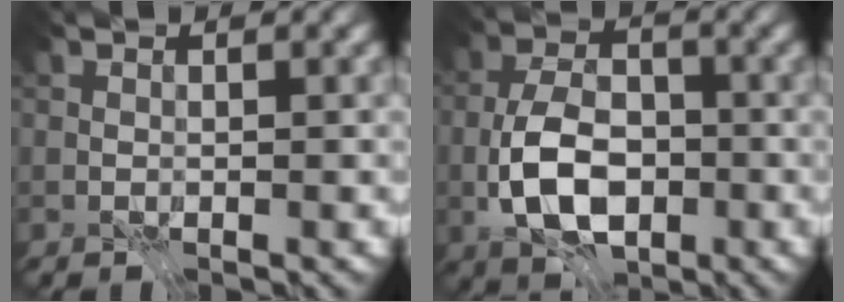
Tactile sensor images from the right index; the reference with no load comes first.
{"total": 7.6, "force": [-2.7, 4.5, 5.5], "torque": [-0.106, 0.000, -0.057]}